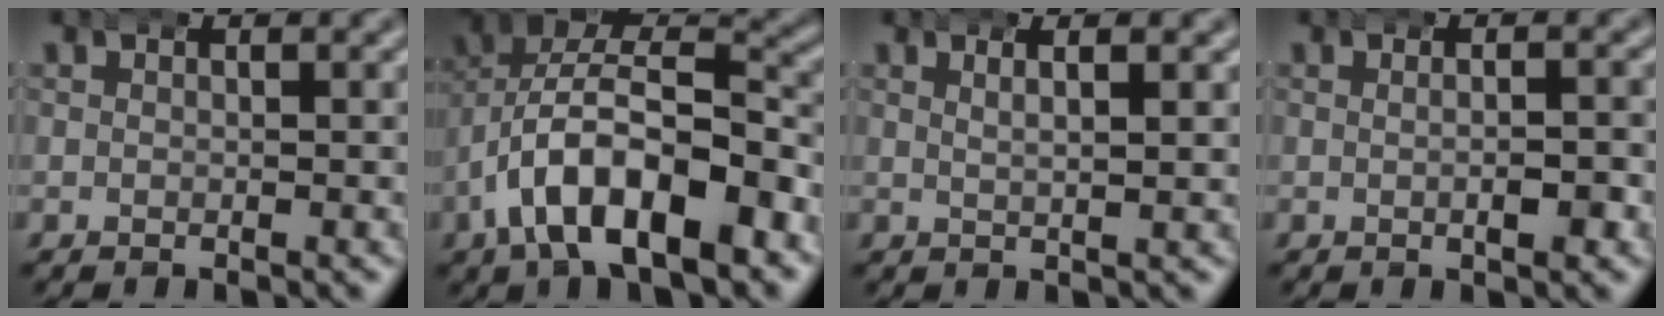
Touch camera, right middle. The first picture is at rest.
{"total": 11.5, "force": [-2.8, 8.0, 7.9], "torque": [-0.144, -0.017, -0.046]}
{"total": 2.3, "force": [1.5, 0.2, 1.7], "torque": [-0.023, 0.006, 0.024]}
{"total": 2.4, "force": [-0.2, 0.9, 2.2], "torque": [-0.027, 0.006, -0.011]}